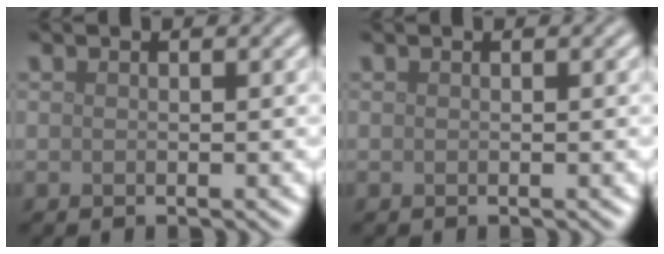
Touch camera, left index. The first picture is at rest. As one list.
[{"total": 0.0}]